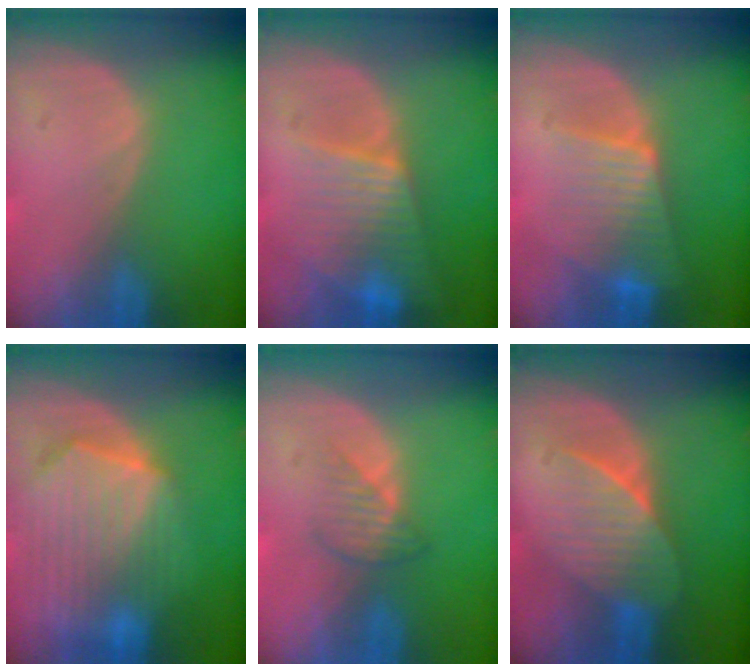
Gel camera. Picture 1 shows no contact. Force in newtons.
{"total": 6.9, "press": 6.7, "slide": 1.7}
{"total": 6.6, "press": 6.2, "slide": 2.4}
{"total": 10.4, "press": 9.1, "slide": 5.1}
{"total": 2.6, "press": 2.6, "slide": 0.4}
{"total": 6.8, "press": 6.5, "slide": 2.2}